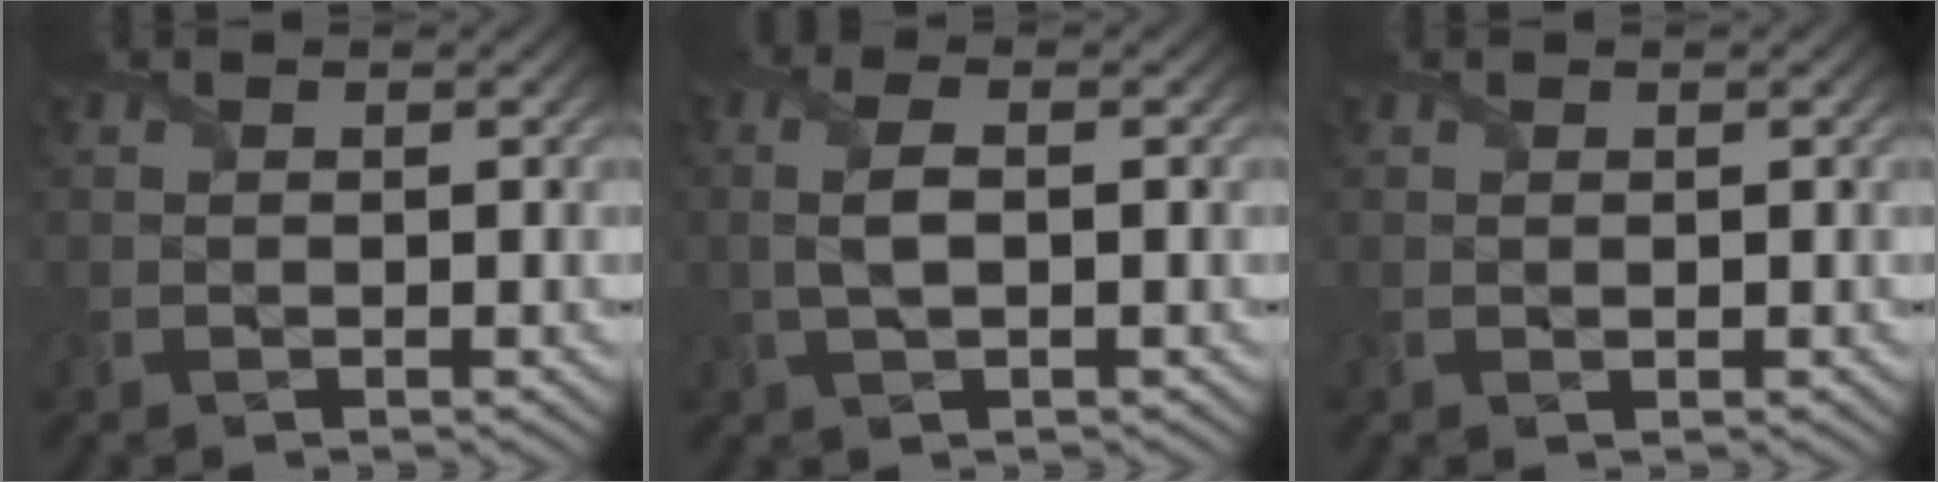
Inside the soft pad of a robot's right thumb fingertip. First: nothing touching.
{"total": 3.4, "force": [0.0, 1.3, 3.1], "torque": [-0.077, 0.004, -0.001]}
{"total": 0.0}